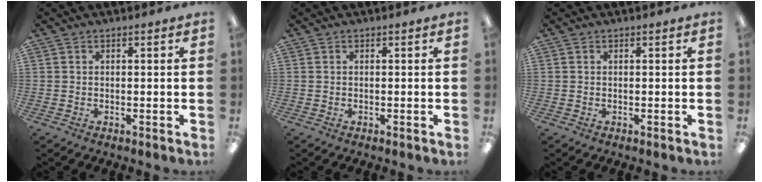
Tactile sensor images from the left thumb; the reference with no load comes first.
{"total": 0.0}
{"total": 0.0}